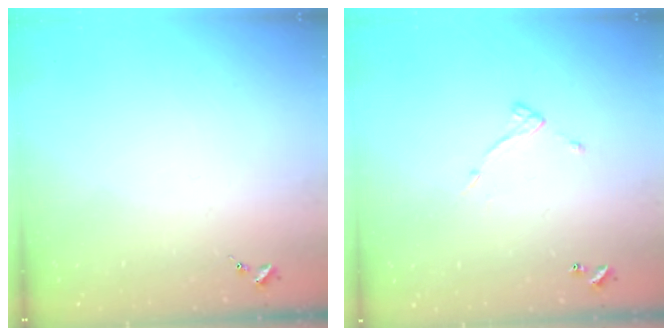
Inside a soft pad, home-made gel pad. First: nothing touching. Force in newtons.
{"total": 7.2, "press": 7.2, "slide": 0.5}